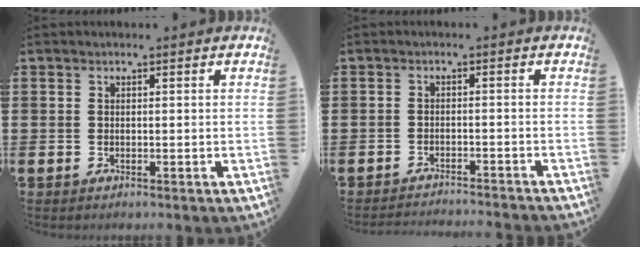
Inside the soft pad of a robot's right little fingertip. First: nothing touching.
{"total": 1.7, "force": [-1.6, -0.3, 0.0], "torque": [-0.001, 0.004, -0.034]}